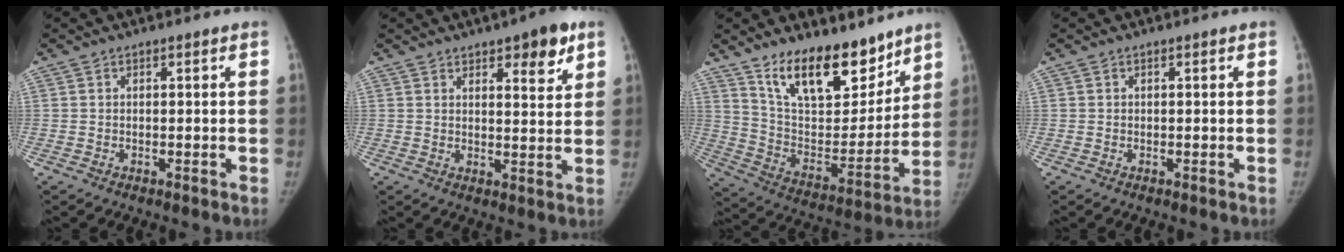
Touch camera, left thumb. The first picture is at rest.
{"total": 7.7, "force": [4.5, 2.7, 5.6], "torque": [-0.054, -0.023, 0.058]}
{"total": 19.3, "force": [13.9, 8.4, 10.5], "torque": [-0.118, -0.088, 0.240]}
{"total": 0.0}